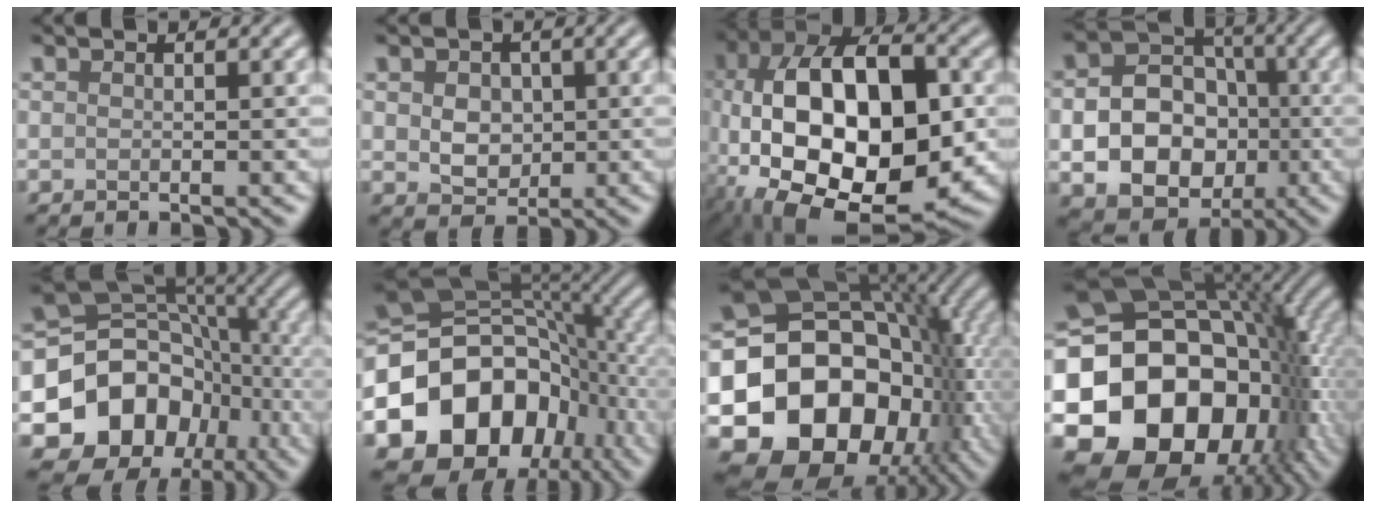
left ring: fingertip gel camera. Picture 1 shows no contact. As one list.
[{"total": 3.3, "force": [0.4, 2.6, 2.1], "torque": [-0.036, 0.003, 0.003]}, {"total": 17.6, "force": [-3.2, 9.5, 14.4], "torque": [-0.230, 0.003, -0.043]}, {"total": 12.1, "force": [-2.2, 10.3, 6.1], "torque": [-0.091, -0.019, -0.056]}, {"total": 13.1, "force": [-4.5, 10.6, 6.3], "torque": [-0.132, -0.007, -0.084]}, {"total": 15.6, "force": [-5.0, 11.7, 9.0], "torque": [-0.166, -0.009, -0.094]}, {"total": 18.1, "force": [-4.2, 14.0, 10.7], "torque": [-0.189, -0.017, -0.068]}, {"total": 21.3, "force": [-4.3, 16.0, 13.5], "torque": [-0.233, -0.034, -0.065]}]